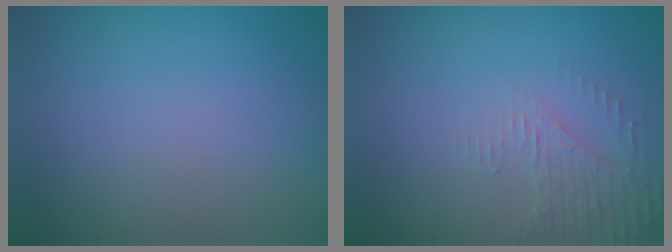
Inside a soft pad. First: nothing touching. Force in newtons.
{"total": 2.2, "press": 2.1, "slide": 0.5}